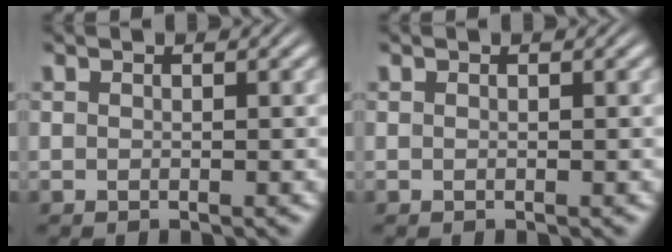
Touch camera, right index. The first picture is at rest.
{"total": 0.0}